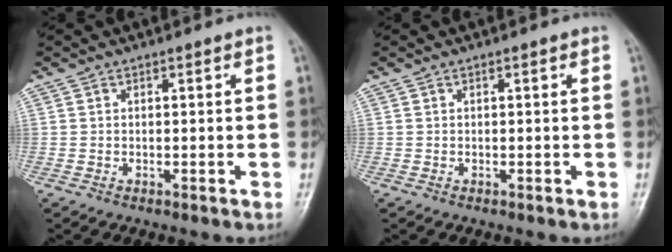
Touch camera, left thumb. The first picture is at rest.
{"total": 0.0}